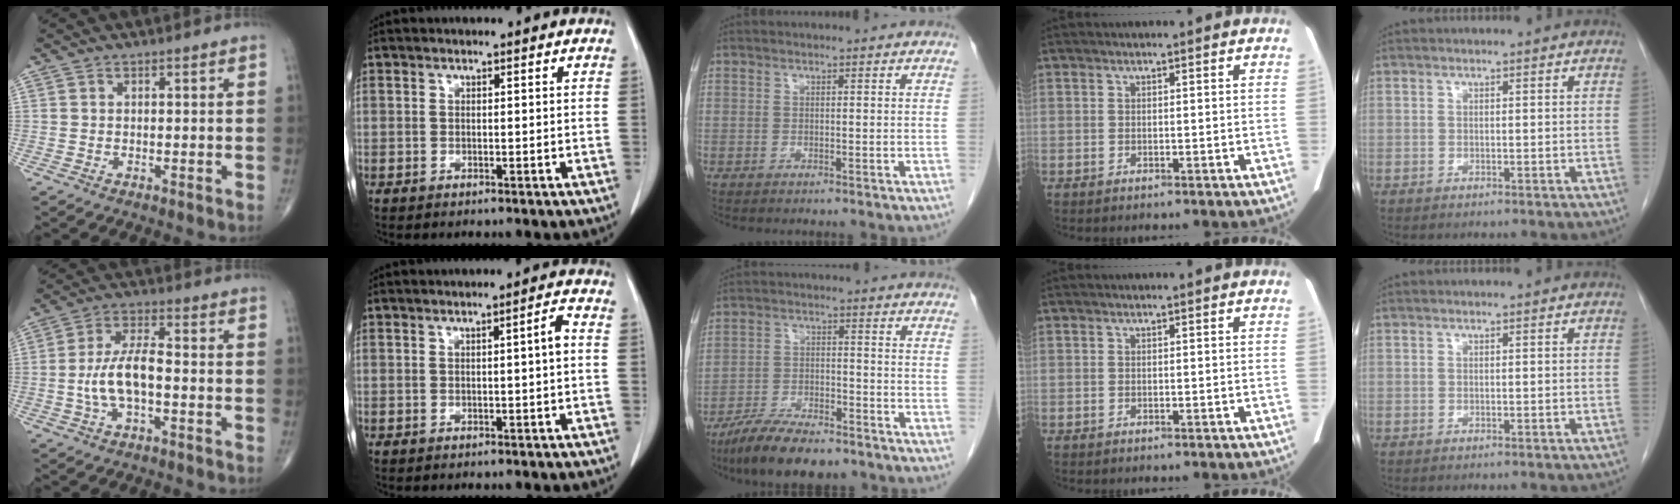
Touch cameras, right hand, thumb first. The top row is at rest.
{"thumb": {"total": 8.7, "force": [-1.7, 3.5, 7.8], "torque": [-0.160, 0.025, -0.035]}, "index": {"total": 2.1, "force": [0.0, -0.1, 2.0], "torque": [-0.031, 0.003, 0.001]}, "middle": {"total": 10.9, "force": [-8.7, 3.1, 5.8], "torque": [-0.099, -0.015, -0.148]}}